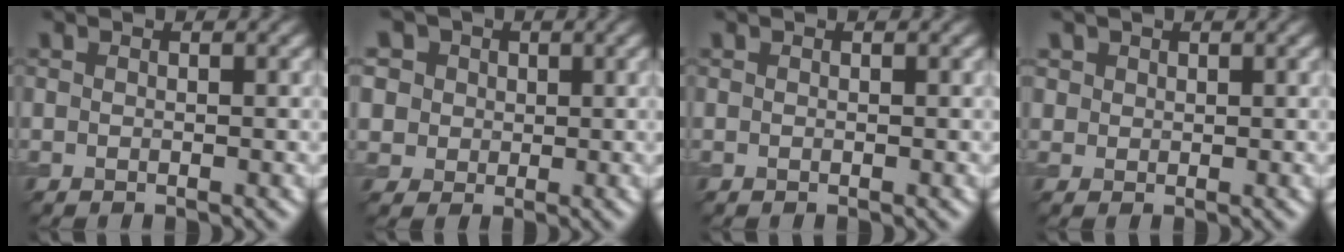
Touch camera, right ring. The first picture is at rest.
{"total": 7.8, "force": [3.7, 6.1, 3.0], "torque": [-0.062, 0.023, 0.039]}
{"total": 0.0}
{"total": 1.4, "force": [0.7, 1.2, 0.2], "torque": [-0.004, -0.006, 0.017]}